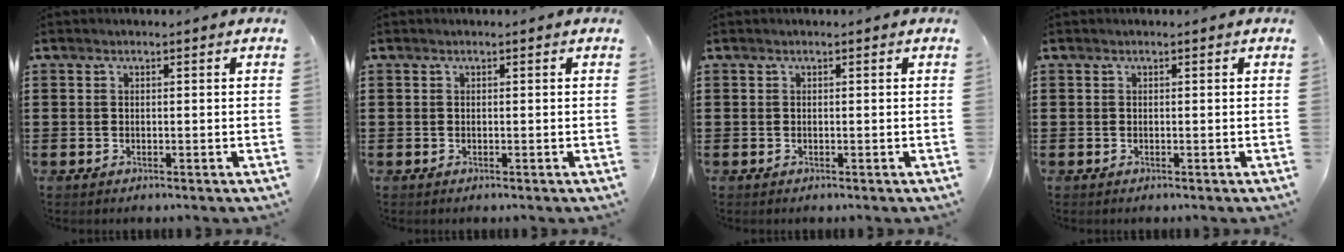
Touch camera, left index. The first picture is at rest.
{"total": 0.0}
{"total": 0.0}
{"total": 0.0}